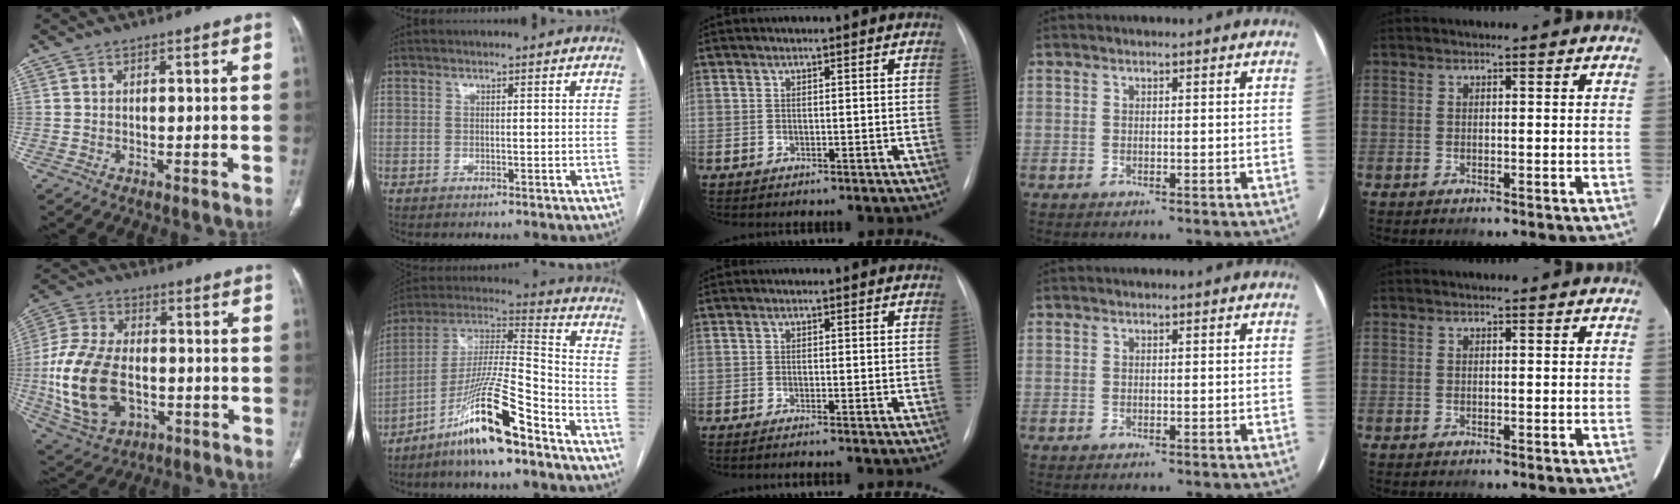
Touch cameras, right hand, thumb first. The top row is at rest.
{"thumb": {"total": 18.8, "force": [-3.2, 12.2, 14.0], "torque": [-0.282, 0.009, -0.047]}, "index": {"total": 16.0, "force": [-10.4, 0.9, 12.1], "torque": [-0.237, -0.005, -0.189]}, "middle": {"total": 2.0, "force": [-1.6, -0.4, 1.1], "torque": [-0.015, 0.002, -0.023]}}